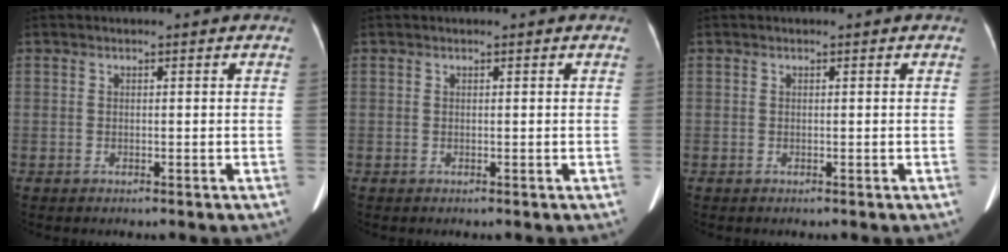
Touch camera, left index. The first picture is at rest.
{"total": 0.0}
{"total": 0.0}